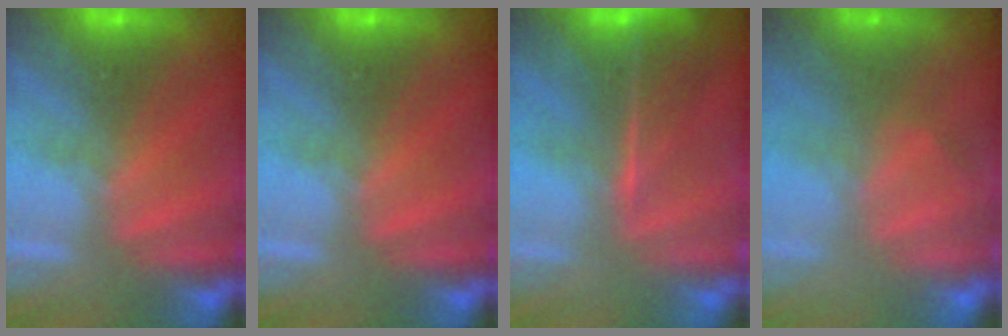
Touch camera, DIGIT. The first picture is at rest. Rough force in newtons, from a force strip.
{"total": 0.0}
{"total": 7.3}
{"total": 2.3}